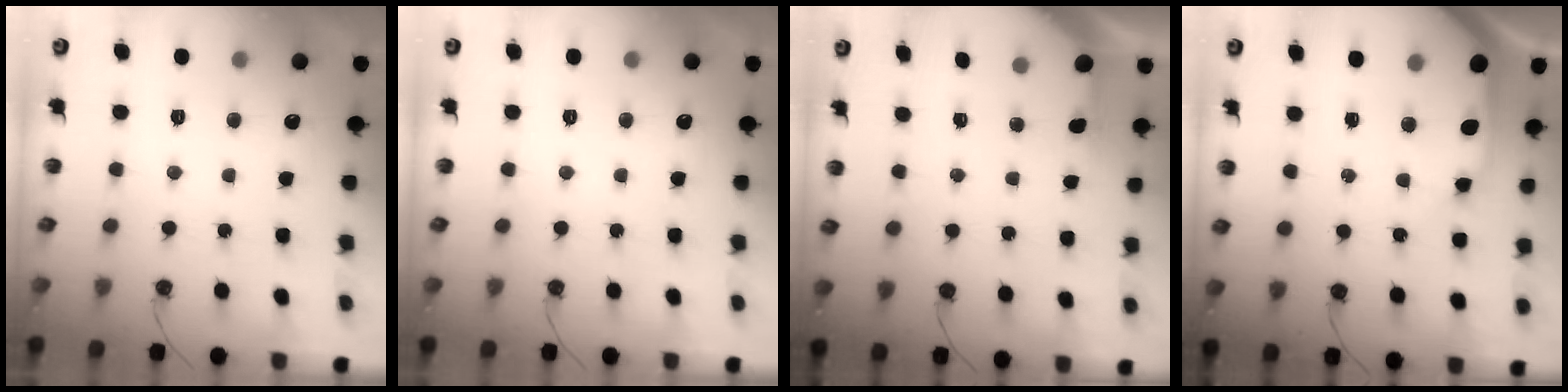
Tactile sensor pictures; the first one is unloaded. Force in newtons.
{"total": 0.0}
{"total": 2.6, "press": 2.6, "slide": 0.4}
{"total": 10.8, "press": 10.7, "slide": 1.4}